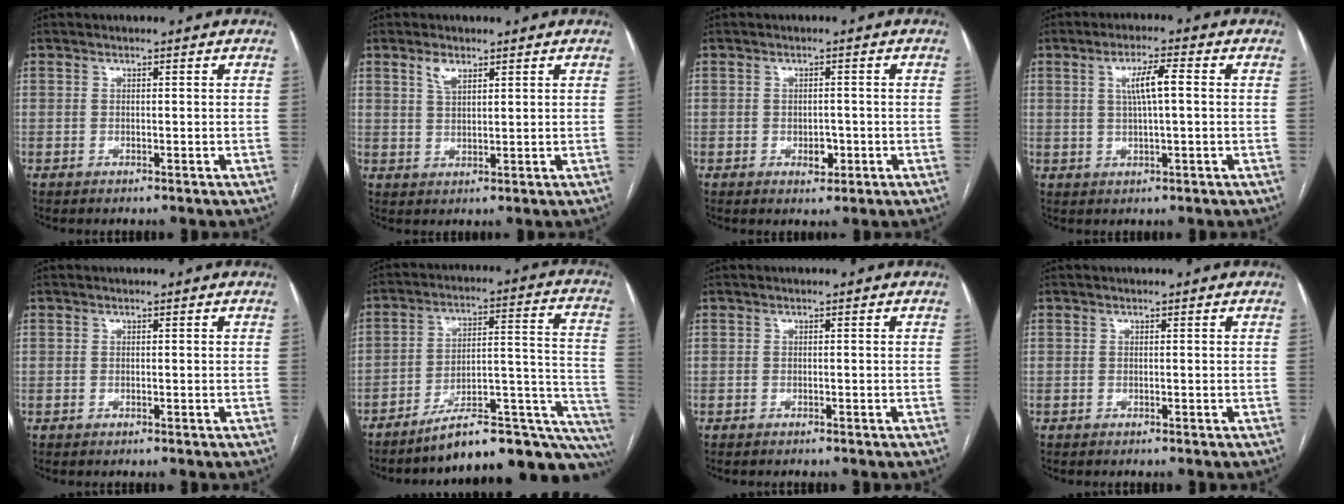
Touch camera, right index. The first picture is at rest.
{"total": 2.9, "force": [1.8, 1.3, 1.9], "torque": [-0.040, 0.003, 0.040]}
{"total": 2.6, "force": [-1.0, 1.6, 1.8], "torque": [-0.022, 0.004, -0.008]}
{"total": 5.1, "force": [0.9, 0.6, 5.0], "torque": [-0.092, 0.008, 0.017]}
{"total": 0.0}
{"total": 22.3, "force": [-16.9, 5.3, 13.6], "torque": [-0.093, 0.066, -0.228]}
{"total": 0.9, "force": [-0.8, 0.3, 0.2], "torque": [-0.009, 0.000, -0.011]}
{"total": 0.0}